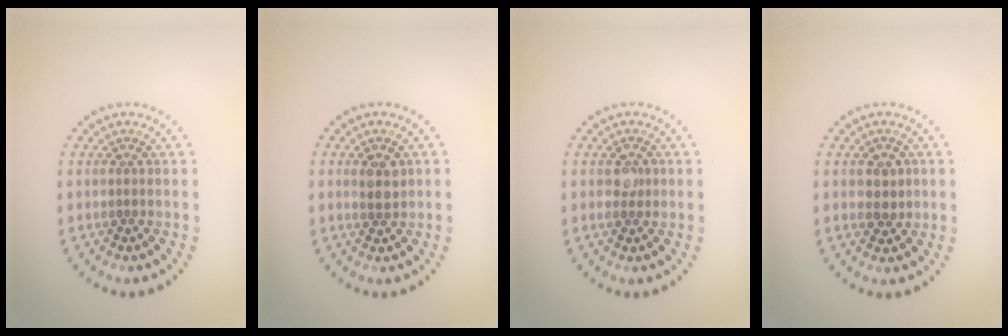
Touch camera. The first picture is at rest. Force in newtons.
{"total": 1.9, "press": 1.8, "slide": 0.7}
{"total": 1.3, "press": 1.3, "slide": 0.0}
{"total": 1.6, "press": 1.5, "slide": 0.5}